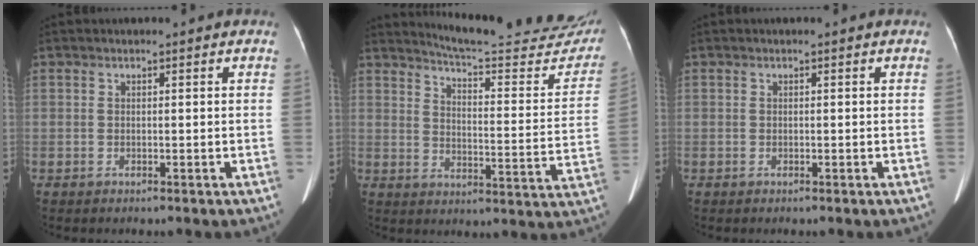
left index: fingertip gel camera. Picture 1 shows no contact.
{"total": 23.0, "force": [21.6, 2.5, 7.4], "torque": [-0.092, -0.093, 0.255]}
{"total": 0.0}